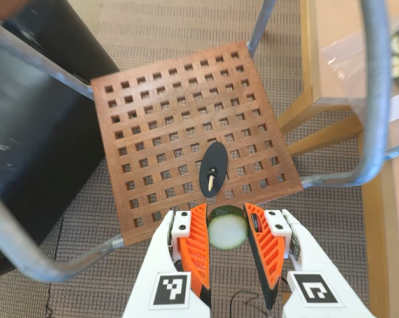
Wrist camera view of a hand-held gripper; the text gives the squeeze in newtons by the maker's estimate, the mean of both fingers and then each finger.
{"total": 11.3, "left": 11.6, "right": 11.0}